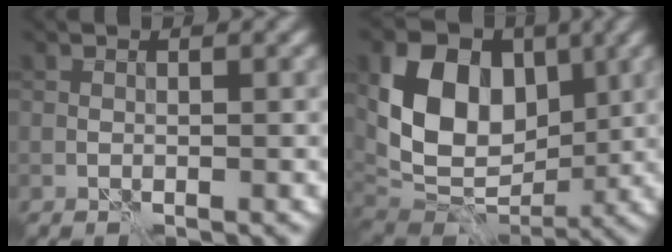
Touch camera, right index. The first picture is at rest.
{"total": 11.1, "force": [2.0, 7.9, 7.5], "torque": [-0.132, 0.000, 0.029]}